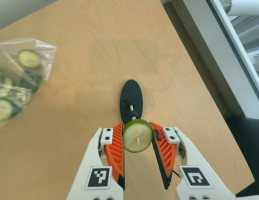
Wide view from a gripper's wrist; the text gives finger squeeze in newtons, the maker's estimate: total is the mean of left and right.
{"total": 11.3, "left": 11.9, "right": 10.6}